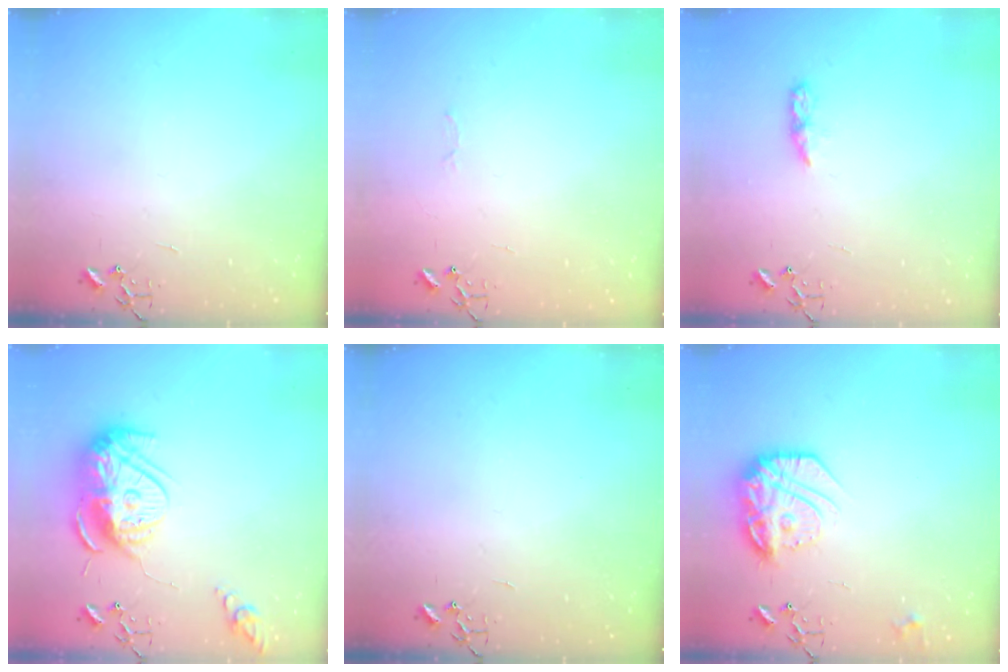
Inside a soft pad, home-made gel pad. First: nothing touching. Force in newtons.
{"total": 2.5, "press": 2.5, "slide": 0.4}
{"total": 5.1, "press": 5.1, "slide": 0.6}
{"total": 16.0, "press": 16.0, "slide": 1.5}
{"total": 0.0}
{"total": 17.3, "press": 17.3, "slide": 1.3}